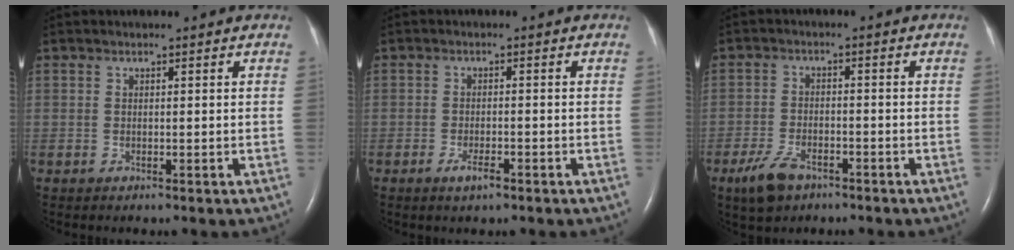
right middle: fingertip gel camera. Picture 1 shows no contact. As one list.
[{"total": 2.4, "force": [-1.5, 0.6, 1.8], "torque": [-0.033, -0.001, -0.027]}, {"total": 5.3, "force": [-3.5, 2.5, 3.1], "torque": [-0.071, -0.004, -0.059]}]